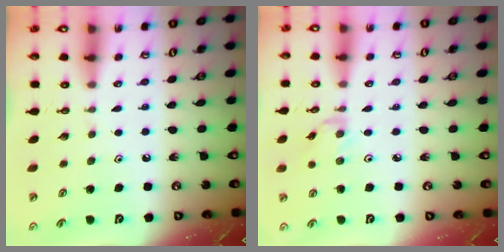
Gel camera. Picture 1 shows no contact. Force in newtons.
{"total": 1.5, "press": 1.5, "slide": 0.3}